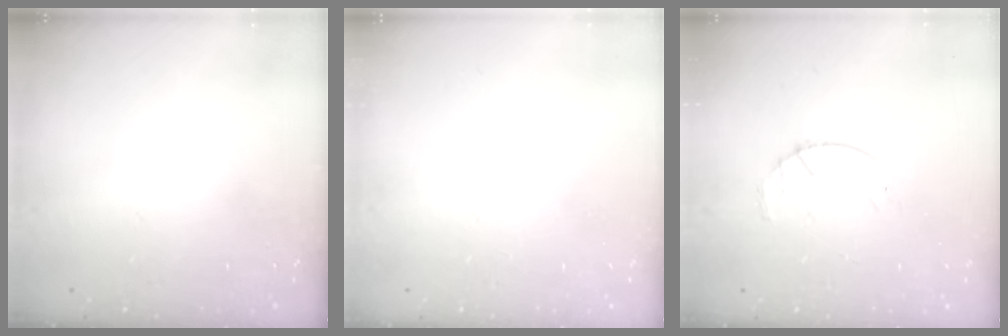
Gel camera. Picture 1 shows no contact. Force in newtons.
{"total": 0.0}
{"total": 2.4, "press": 2.3, "slide": 0.3}